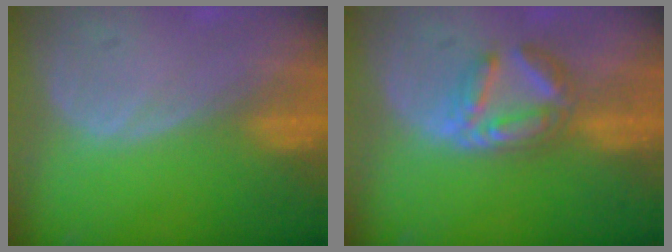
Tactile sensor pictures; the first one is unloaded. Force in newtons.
{"total": 5.9, "press": 5.6, "slide": 1.8}